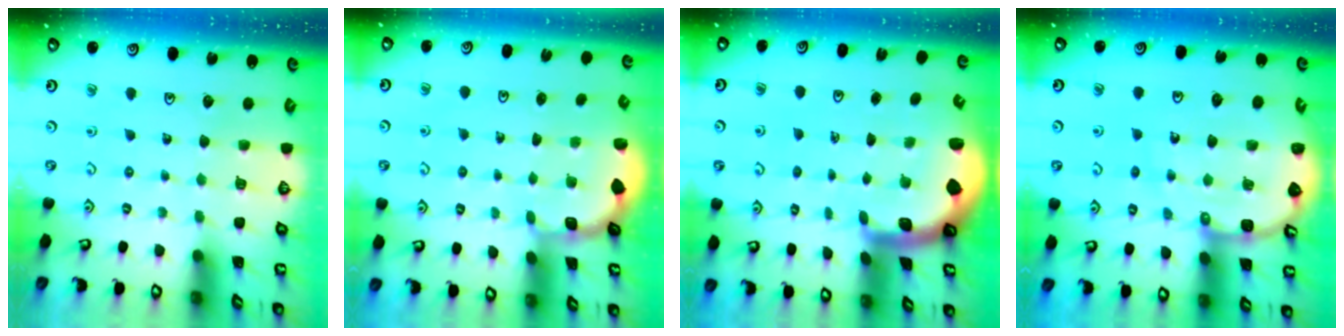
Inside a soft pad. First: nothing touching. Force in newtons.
{"total": 1.9, "press": 1.7, "slide": 0.7}
{"total": 2.6, "press": 2.6, "slide": 0.6}
{"total": 8.6, "press": 8.5, "slide": 0.8}